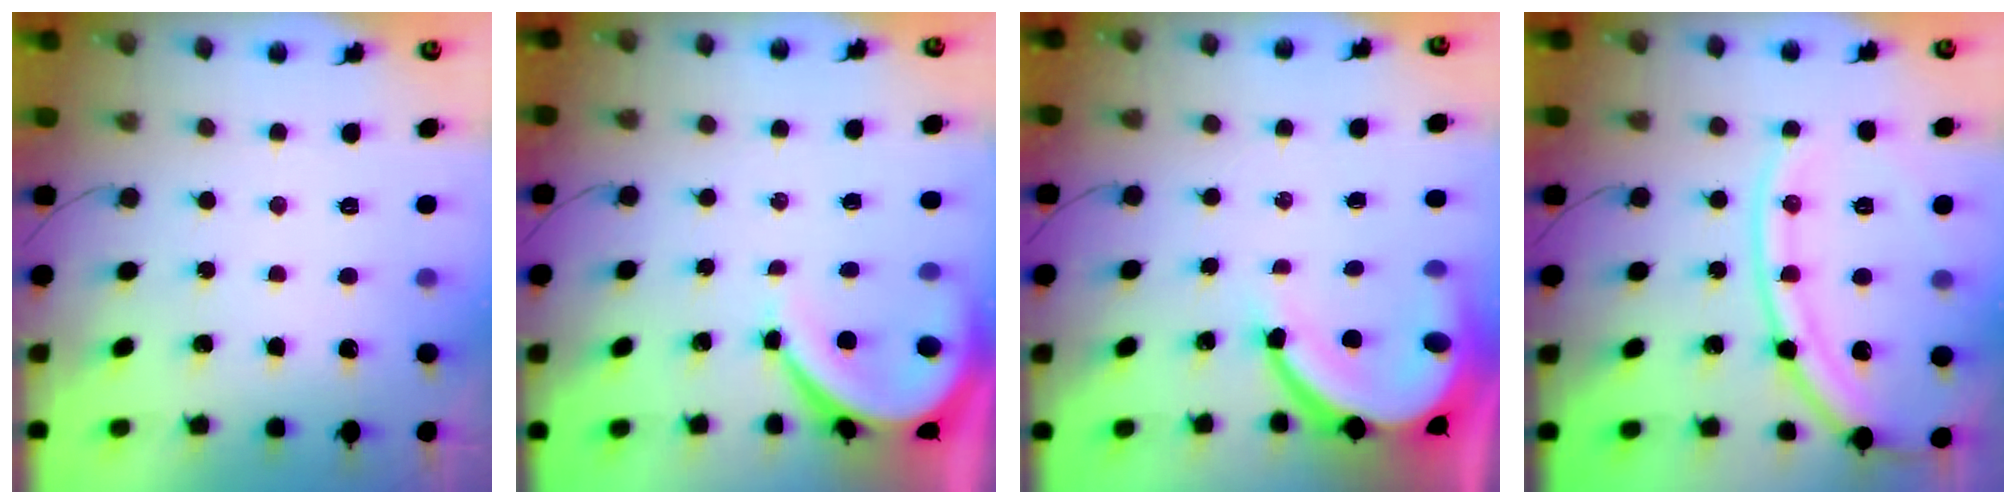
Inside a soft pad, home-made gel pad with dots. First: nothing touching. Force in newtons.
{"total": 7.3, "press": 7.3, "slide": 0.9}
{"total": 12.3, "press": 12.2, "slide": 1.4}
{"total": 14.1, "press": 14.0, "slide": 1.0}